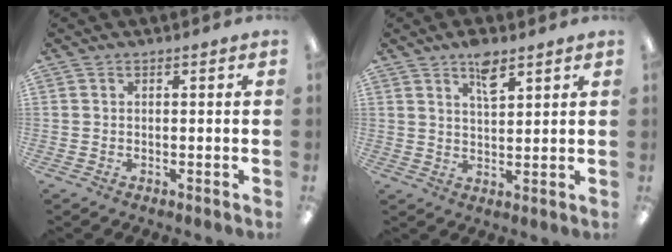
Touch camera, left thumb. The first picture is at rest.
{"total": 5.9, "force": [4.1, 2.3, 3.7], "torque": [-0.049, -0.019, 0.066]}